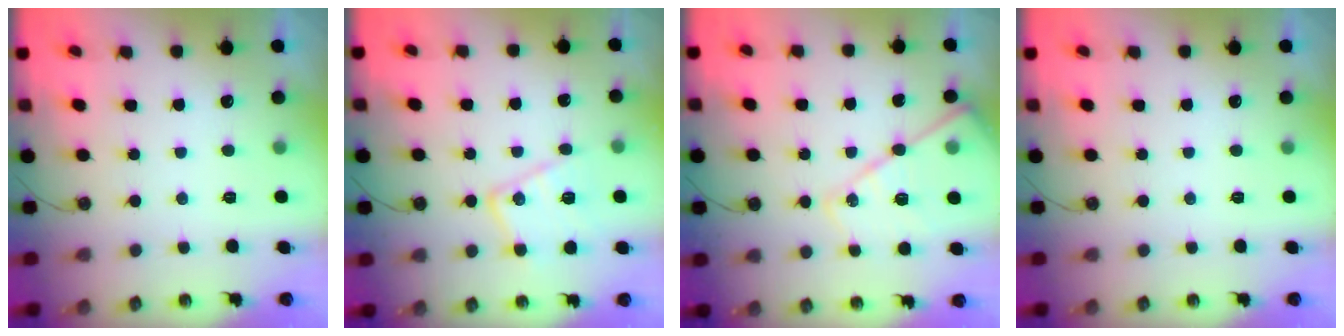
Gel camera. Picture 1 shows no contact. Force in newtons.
{"total": 13.9, "press": 13.8, "slide": 1.1}
{"total": 16.0, "press": 16.0, "slide": 1.2}
{"total": 0.0}